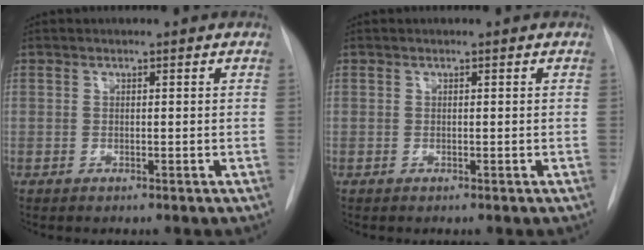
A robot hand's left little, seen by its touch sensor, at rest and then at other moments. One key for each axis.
{"total": 0.0}